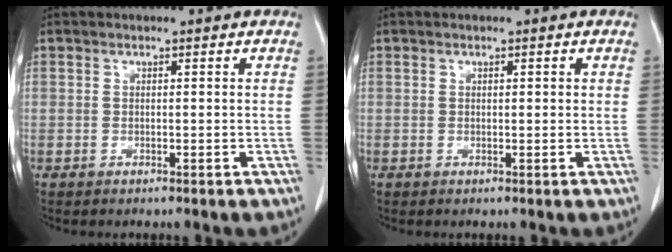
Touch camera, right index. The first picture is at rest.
{"total": 0.7, "force": [0.3, 0.2, 0.6], "torque": [-0.011, 0.001, 0.003]}